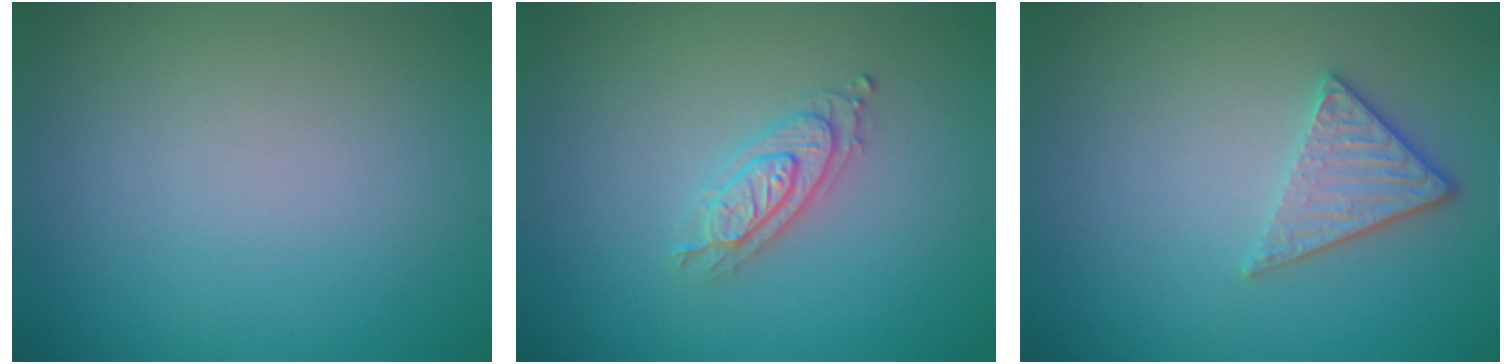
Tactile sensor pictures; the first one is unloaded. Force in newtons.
{"total": 2.4, "press": 2.2, "slide": 0.9}
{"total": 2.8, "press": 2.4, "slide": 1.3}